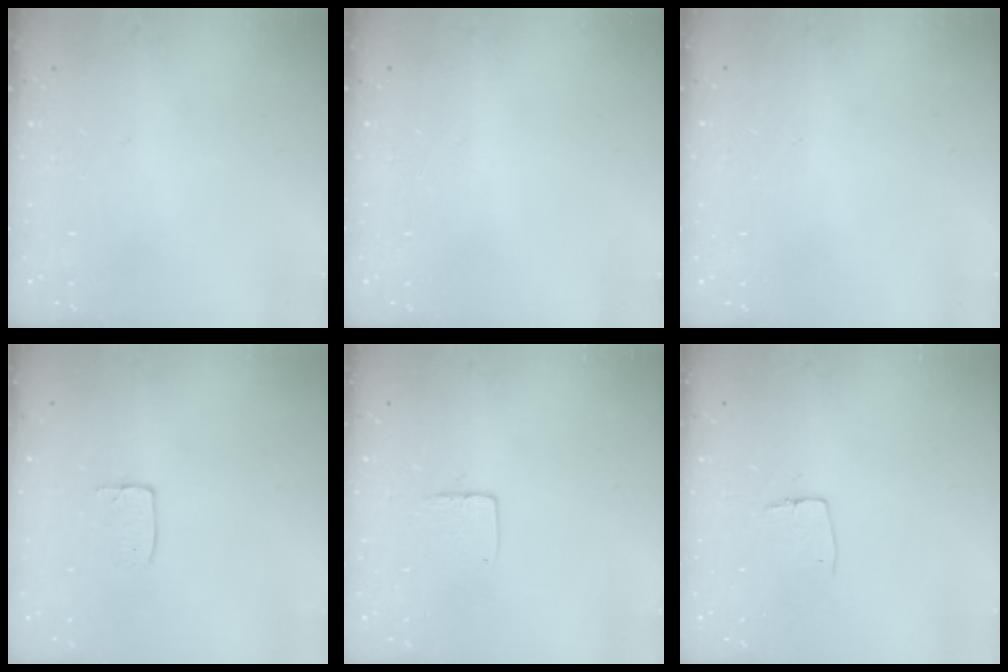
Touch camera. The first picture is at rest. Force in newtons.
{"total": 0.0}
{"total": 0.0}
{"total": 3.5, "press": 3.5, "slide": 0.2}
{"total": 4.3, "press": 4.3, "slide": 0.4}
{"total": 6.0, "press": 6.0, "slide": 0.4}